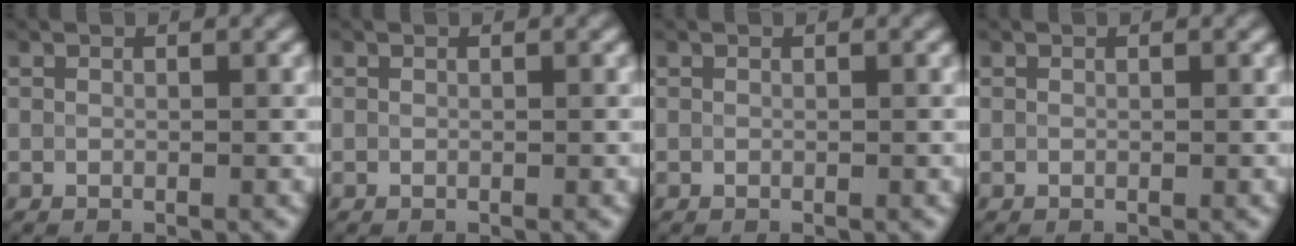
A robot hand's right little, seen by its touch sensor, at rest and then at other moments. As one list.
[{"total": 0.0}, {"total": 0.0}, {"total": 0.0}]